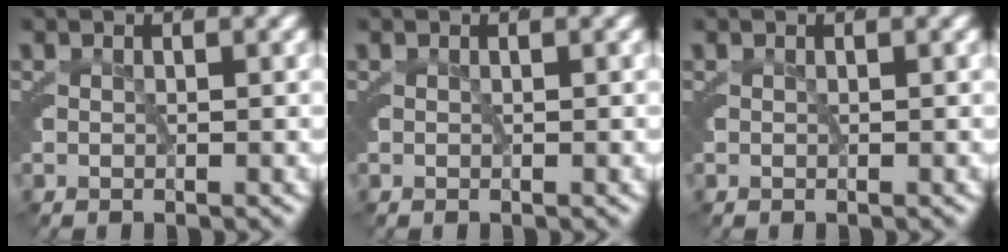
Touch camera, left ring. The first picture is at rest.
{"total": 0.0}
{"total": 0.0}